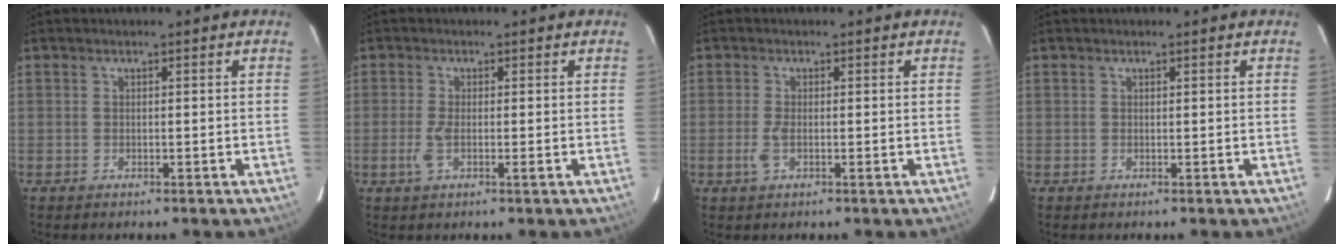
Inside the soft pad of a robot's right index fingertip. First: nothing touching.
{"total": 2.9, "force": [-0.7, 0.5, 2.7], "torque": [-0.056, -0.005, -0.012]}
{"total": 2.2, "force": [-0.5, 0.6, 2.0], "torque": [-0.046, -0.004, -0.009]}
{"total": 0.0}